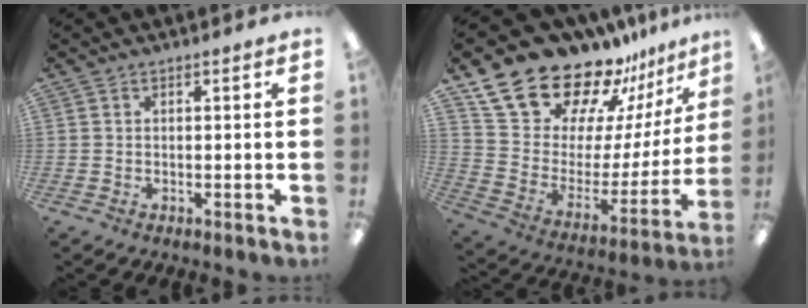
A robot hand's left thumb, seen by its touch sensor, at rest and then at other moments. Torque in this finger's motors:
{"motor_torque": [0.48, 0.52, 1.43, -1.34, 0.16]}